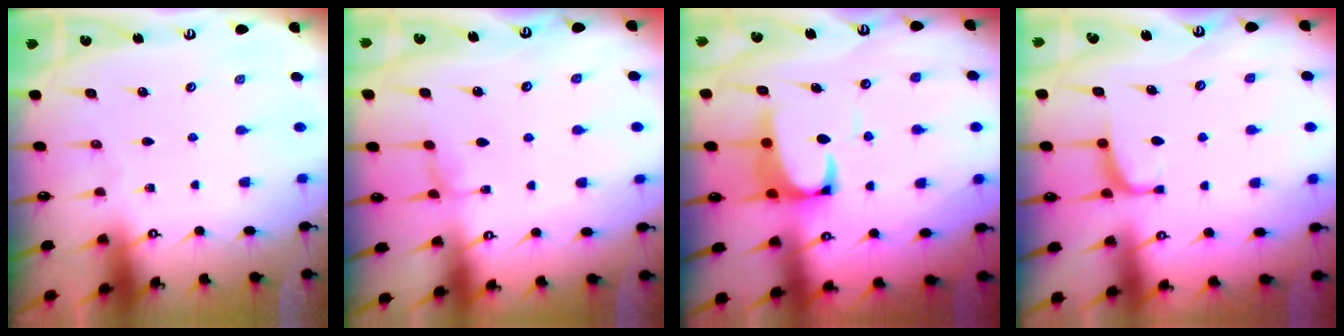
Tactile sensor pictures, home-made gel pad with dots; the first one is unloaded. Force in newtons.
{"total": 0.5, "press": 0.3, "slide": 0.4}
{"total": 3.7, "press": 3.6, "slide": 1.0}
{"total": 1.6, "press": 1.5, "slide": 0.5}